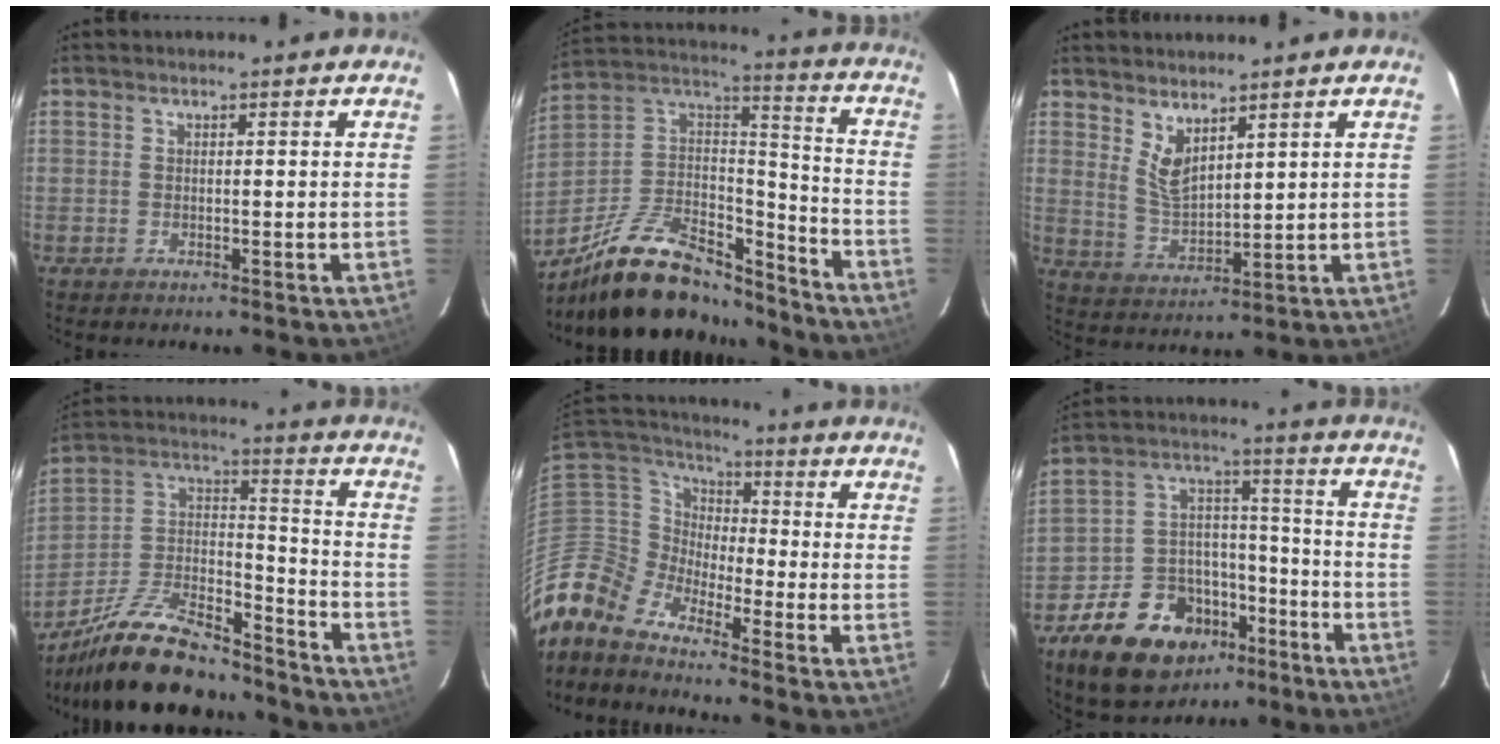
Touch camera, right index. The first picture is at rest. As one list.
[{"total": 25.4, "force": [-19.1, 10.2, 13.2], "torque": [-0.262, 0.025, -0.298]}, {"total": 5.7, "force": [4.0, 2.0, 3.5], "torque": [-0.065, -0.012, 0.084]}, {"total": 22.0, "force": [-17.2, 7.4, 11.6], "torque": [-0.230, 0.013, -0.284]}, {"total": 11.3, "force": [-9.5, 4.5, 4.2], "torque": [-0.088, 0.012, -0.216]}, {"total": 18.9, "force": [-11.5, 12.0, 9.0], "torque": [-0.192, 0.047, -0.172]}]